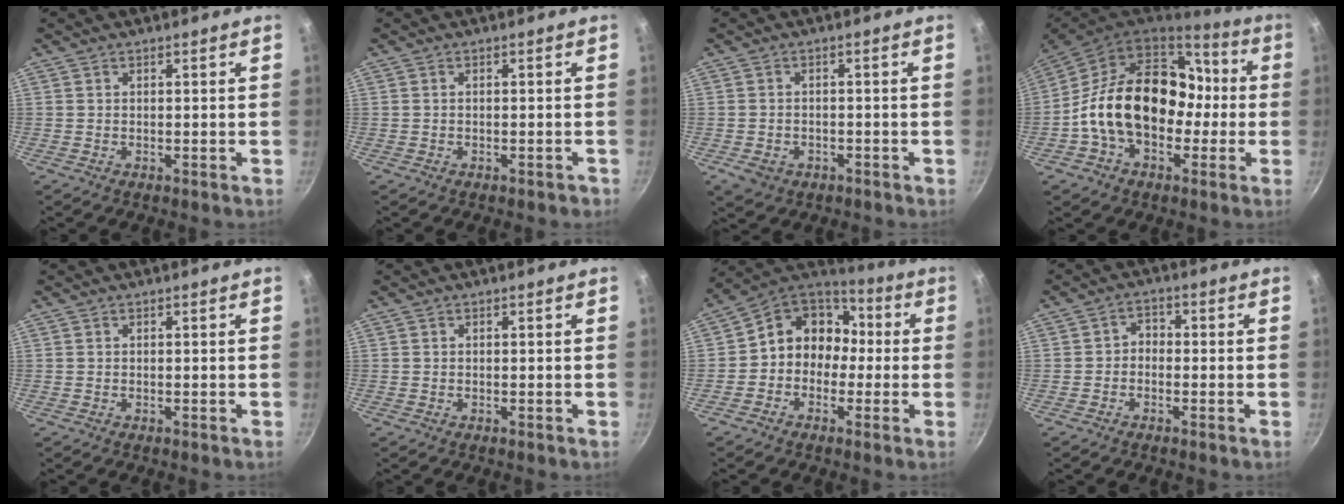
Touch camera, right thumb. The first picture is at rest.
{"total": 1.1, "force": [-0.7, 0.6, 0.6], "torque": [-0.002, 0.018, 0.001]}
{"total": 4.3, "force": [-1.8, 3.3, 2.0], "torque": [-0.033, 0.014, -0.017]}
{"total": 22.0, "force": [-1.6, 15.7, 15.4], "torque": [-0.224, 0.059, -0.031]}
{"total": 0.0}
{"total": 0.0}
{"total": 12.0, "force": [-0.7, 10.5, 5.8], "torque": [-0.044, 0.050, -0.035]}
{"total": 2.5, "force": [-0.9, 1.9, 1.3], "torque": [-0.011, 0.015, -0.025]}